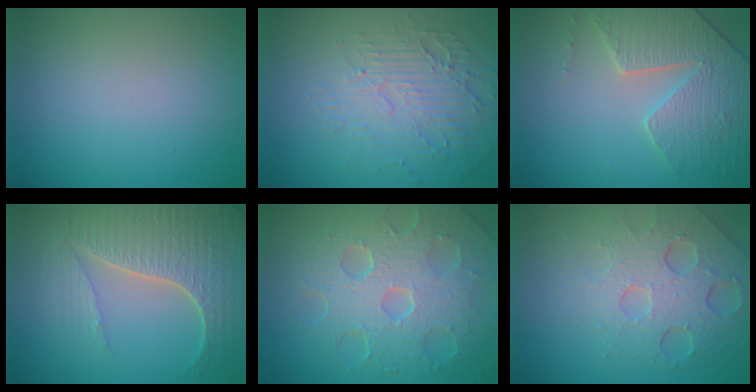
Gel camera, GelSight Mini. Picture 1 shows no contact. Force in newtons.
{"total": 5.7, "press": 3.3, "slide": 4.7}
{"total": 4.6, "press": 4.4, "slide": 1.2}
{"total": 6.4, "press": 5.0, "slide": 4.0}
{"total": 8.7, "press": 5.9, "slide": 6.5}
{"total": 6.6, "press": 4.7, "slide": 4.7}